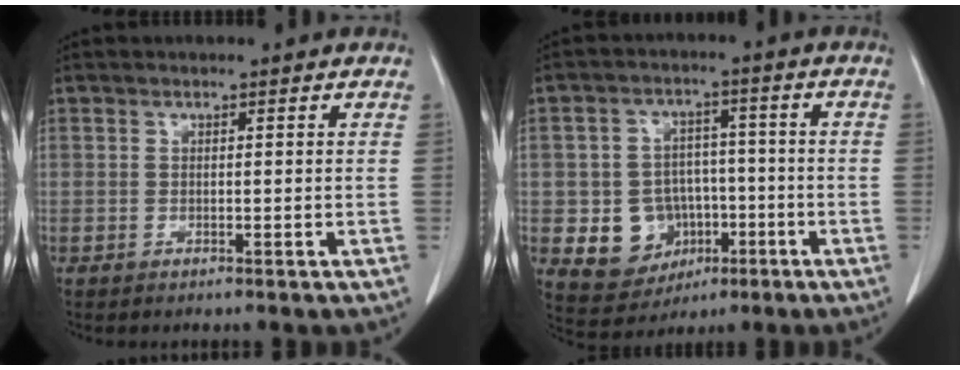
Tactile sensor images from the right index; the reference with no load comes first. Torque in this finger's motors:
{"motor_torque": [0.09, -0.04, -0.39, -0.17]}